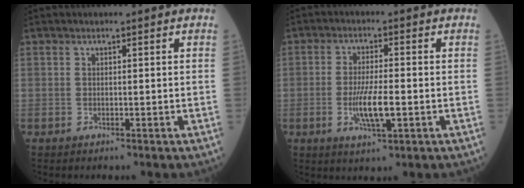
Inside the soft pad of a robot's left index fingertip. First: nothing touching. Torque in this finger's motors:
{"motor_torque": [0.94, -0.08, 0.23, 0.14]}